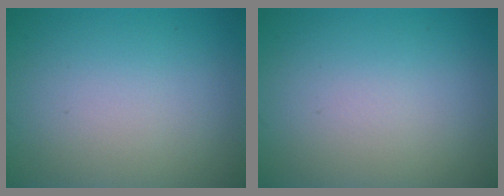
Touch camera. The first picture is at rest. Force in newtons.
{"total": 0.0}